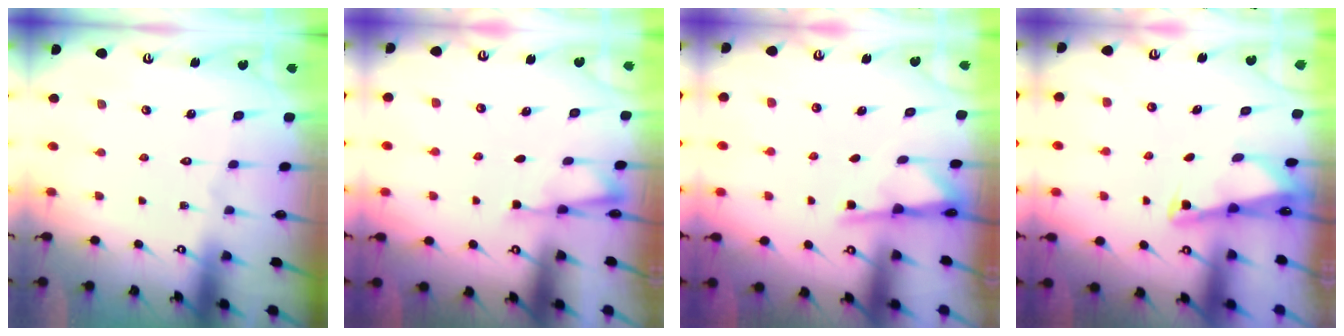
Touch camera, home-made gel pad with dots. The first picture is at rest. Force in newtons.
{"total": 2.5, "press": 2.4, "slide": 0.4}
{"total": 2.6, "press": 2.6, "slide": 0.4}
{"total": 2.2, "press": 2.2, "slide": 0.3}